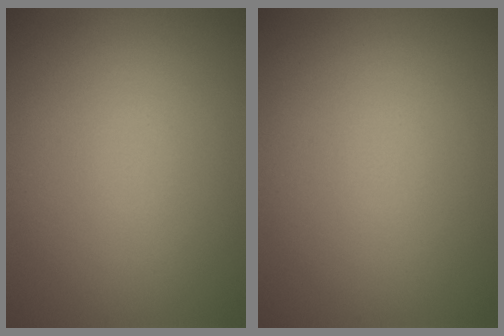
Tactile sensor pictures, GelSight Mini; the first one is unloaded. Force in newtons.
{"total": 0.0}